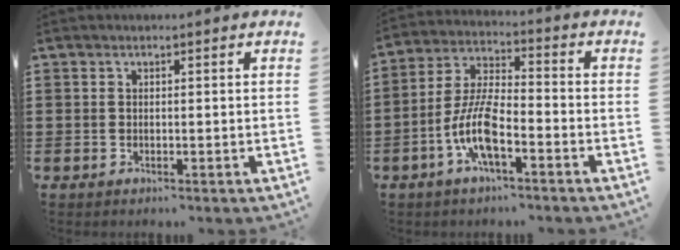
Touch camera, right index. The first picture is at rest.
{"total": 9.1, "force": [-3.9, 3.0, 7.7], "torque": [-0.179, -0.006, -0.078]}